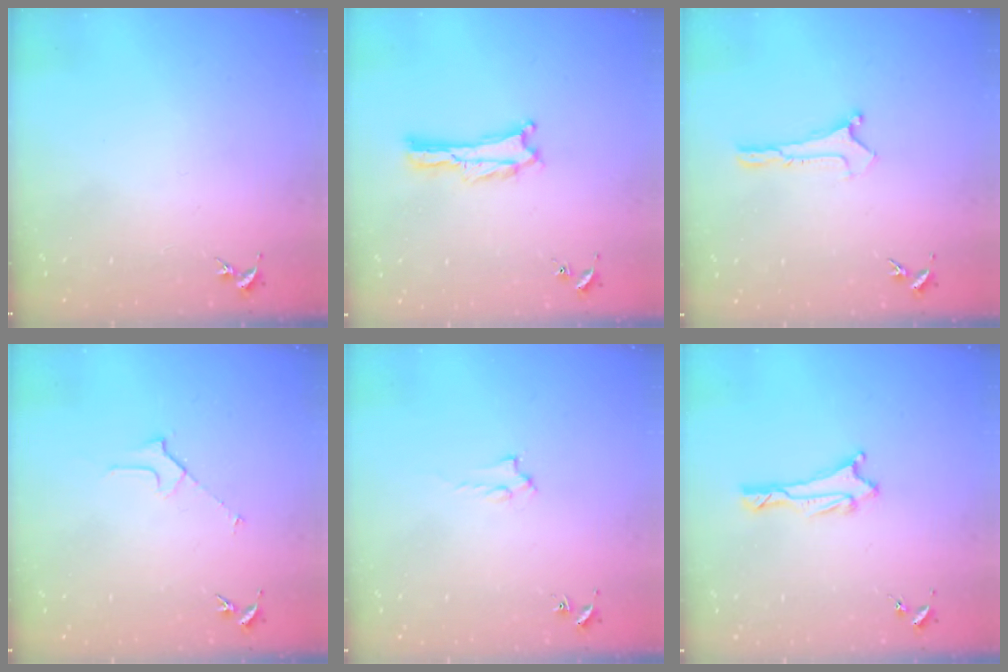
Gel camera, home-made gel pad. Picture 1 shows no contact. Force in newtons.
{"total": 0.0}
{"total": 0.0}
{"total": 2.3, "press": 2.3, "slide": 0.2}
{"total": 1.4, "press": 1.4, "slide": 0.2}
{"total": 1.3, "press": 1.3, "slide": 0.1}